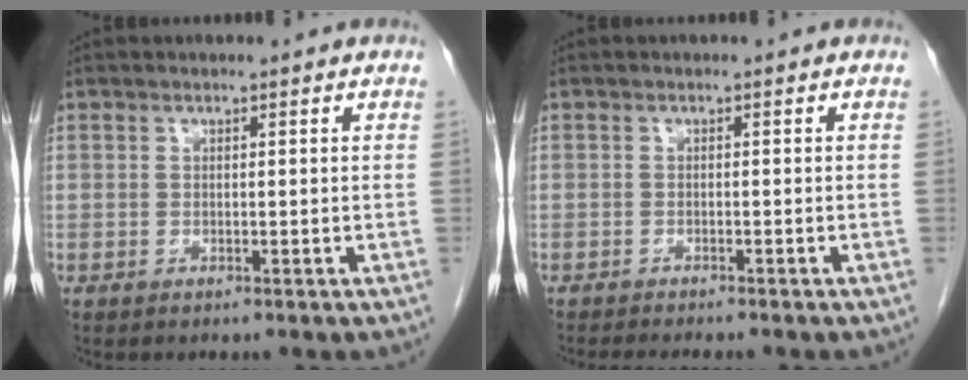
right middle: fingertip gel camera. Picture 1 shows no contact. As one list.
[{"total": 4.5, "force": [-4.0, 0.5, 2.0], "torque": [-0.024, -0.008, -0.058]}]